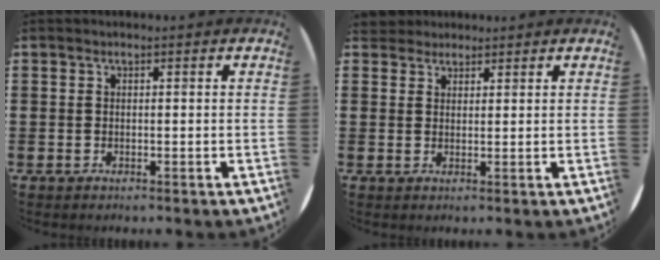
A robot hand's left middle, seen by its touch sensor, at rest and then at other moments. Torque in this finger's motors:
{"motor_torque": [0.16, -0.16, -0.12, -0.02]}